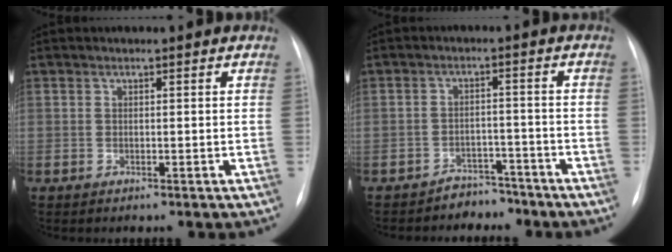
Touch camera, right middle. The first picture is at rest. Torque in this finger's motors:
{"motor_torque": [-0.07, -0.18, 0.13, 0.01]}